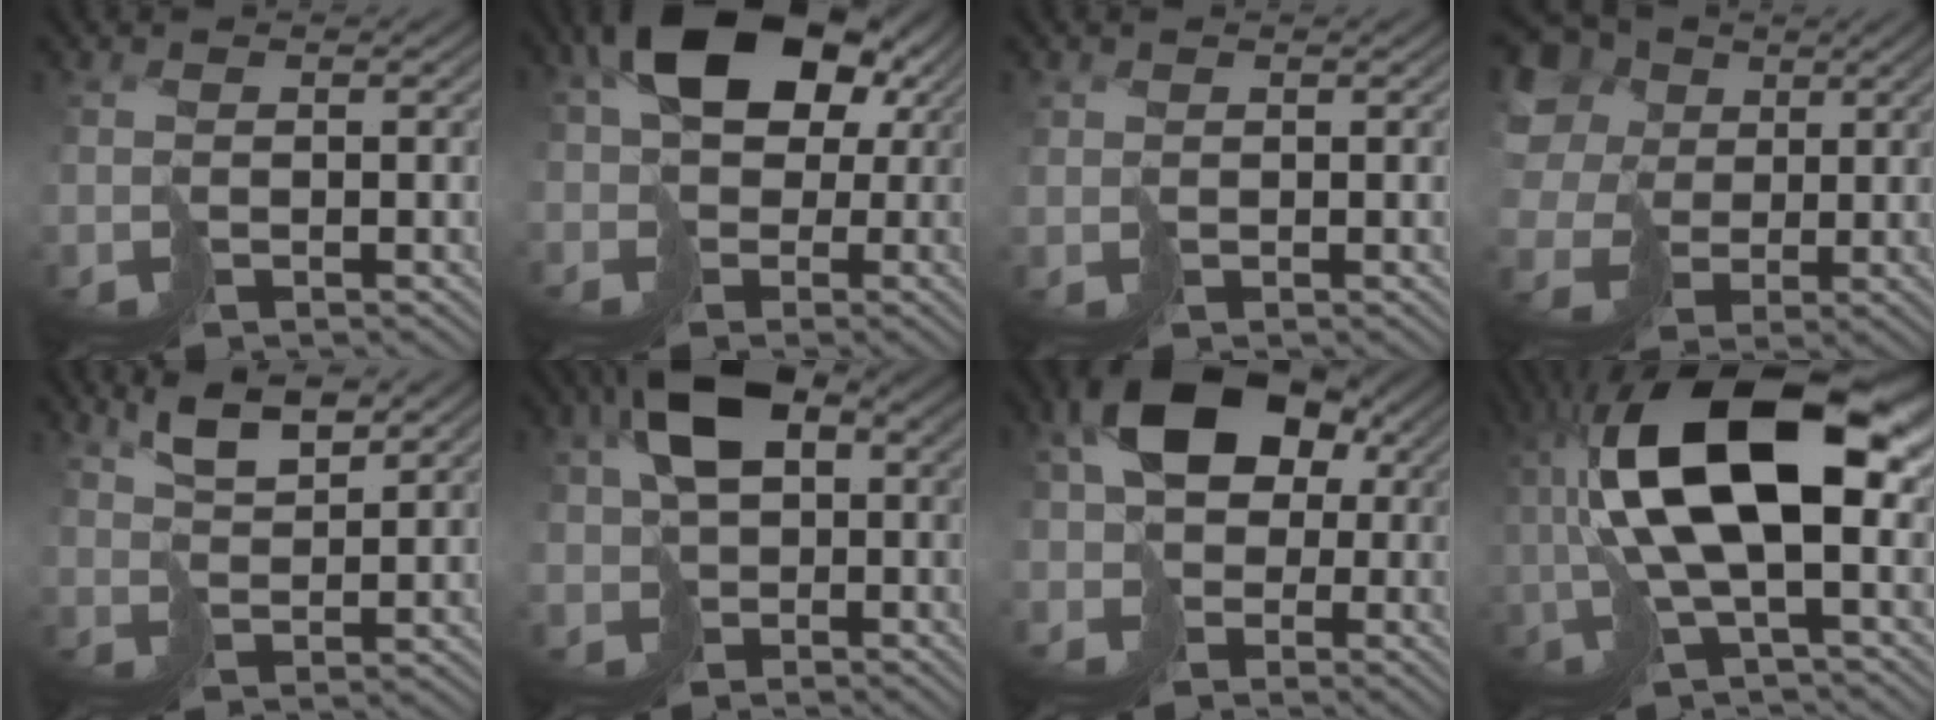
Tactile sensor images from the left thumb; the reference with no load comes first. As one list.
[{"total": 14.8, "force": [2.3, 11.4, 9.3], "torque": [-0.179, 0.012, 0.022]}, {"total": 1.2, "force": [0.7, 0.9, 0.1], "torque": [-0.008, -0.001, 0.015]}, {"total": 13.8, "force": [3.4, 11.6, 6.6], "torque": [-0.244, 0.018, 0.066]}, {"total": 5.0, "force": [3.4, 1.5, 3.4], "torque": [-0.075, 0.004, 0.066]}, {"total": 9.9, "force": [0.5, 7.3, 6.6], "torque": [-0.137, -0.006, -0.006]}, {"total": 12.8, "force": [-0.4, 9.9, 8.1], "torque": [-0.162, 0.006, -0.030]}, {"total": 14.7, "force": [0.9, 5.2, 13.7], "torque": [-0.273, 0.011, 0.010]}]